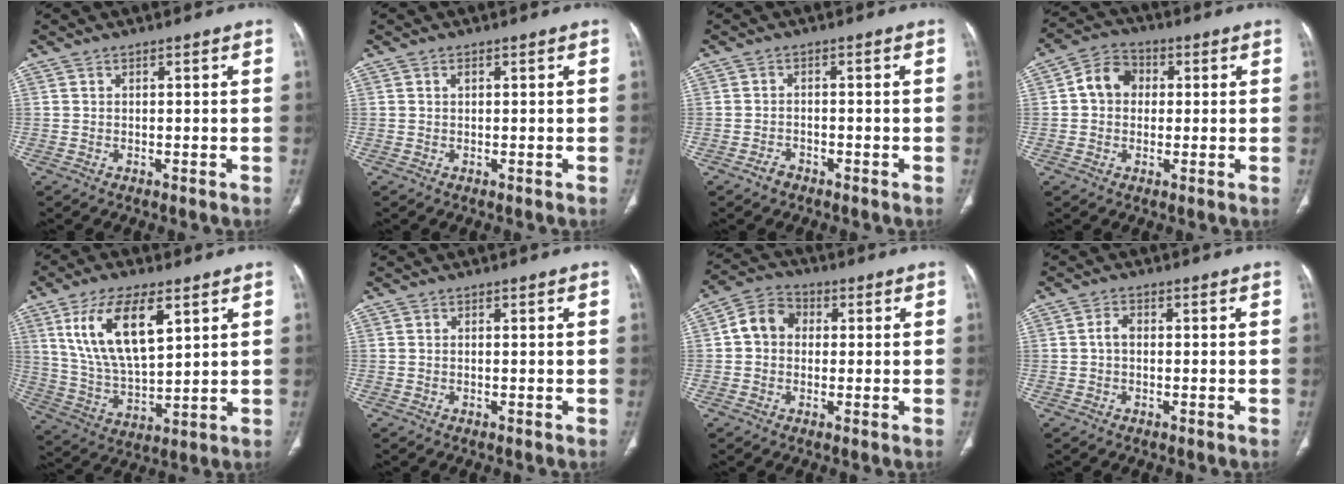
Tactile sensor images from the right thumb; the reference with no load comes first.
{"total": 0.6, "force": [0.2, 0.4, 0.4], "torque": [-0.009, 0.004, 0.004]}
{"total": 1.9, "force": [-1.4, 1.1, 0.6], "torque": [-0.014, 0.009, -0.023]}
{"total": 7.2, "force": [0.8, 5.9, 3.9], "torque": [-0.050, 0.017, 0.004]}
{"total": 16.0, "force": [6.8, 7.1, 12.6], "torque": [-0.223, -0.025, 0.137]}
{"total": 0.0}
{"total": 7.1, "force": [0.6, 5.9, 3.9], "torque": [-0.055, 0.020, -0.002]}
{"total": 2.0, "force": [-0.2, 1.3, 1.5], "torque": [-0.026, 0.006, -0.008]}